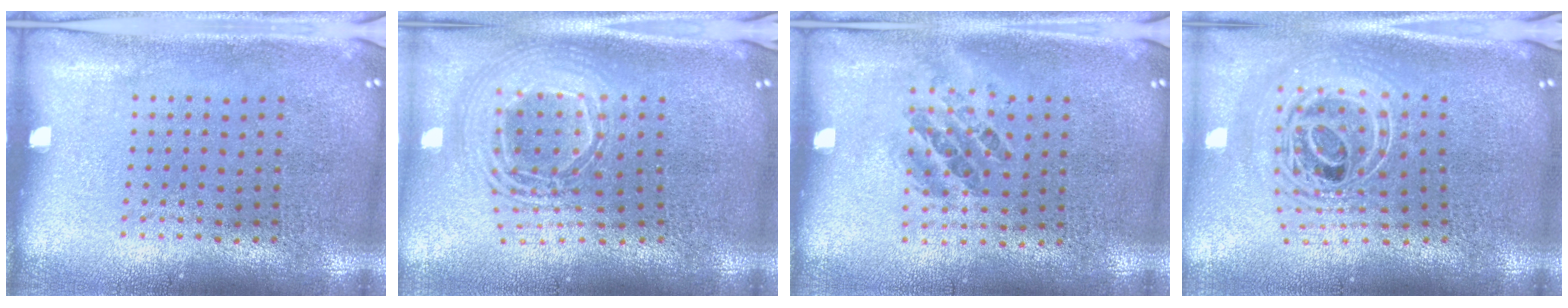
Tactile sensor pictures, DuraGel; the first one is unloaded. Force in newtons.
{"total": 2.5, "press": 1.9, "slide": 1.7}
{"total": 1.0, "press": 0.9, "slide": 0.5}
{"total": 2.7, "press": 2.0, "slide": 1.8}